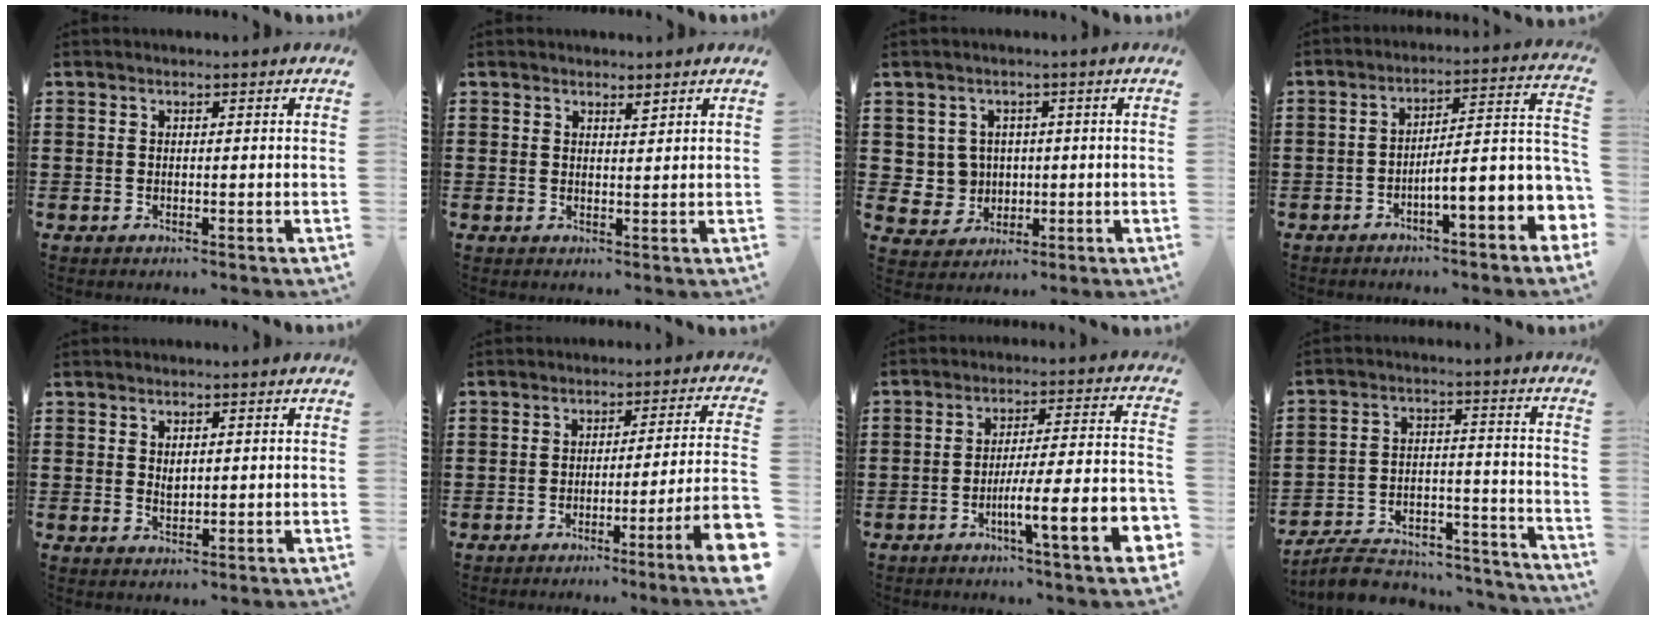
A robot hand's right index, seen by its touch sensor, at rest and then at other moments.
{"total": 1.3, "force": [1.2, 0.2, 0.4], "torque": [0.000, -0.004, 0.021]}
{"total": 3.9, "force": [0.6, 3.7, 0.7], "torque": [-0.033, 0.012, 0.011]}
{"total": 7.1, "force": [-3.2, 0.7, 6.3], "torque": [-0.101, -0.030, -0.065]}
{"total": 1.3, "force": [0.6, 0.7, 0.9], "torque": [-0.018, 0.003, 0.012]}
{"total": 5.7, "force": [-2.9, -0.5, 4.9], "torque": [-0.086, -0.028, -0.060]}
{"total": 10.9, "force": [-4.9, 0.9, 9.7], "torque": [-0.161, -0.012, -0.088]}
{"total": 7.3, "force": [-6.6, 2.3, 2.1], "torque": [-0.040, 0.017, -0.126]}